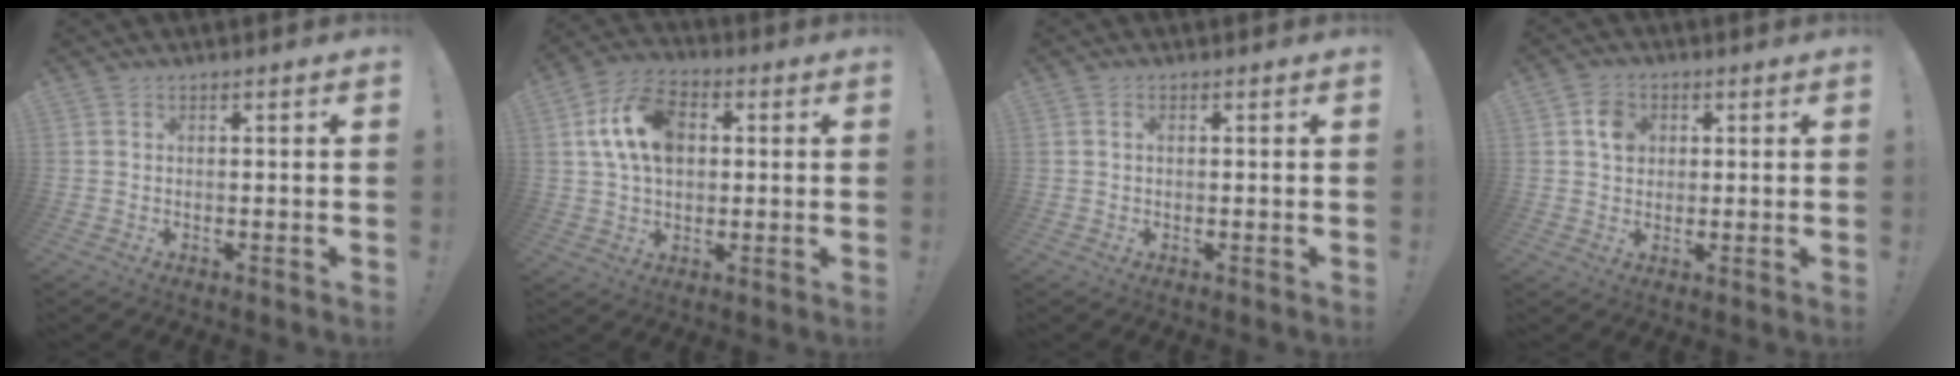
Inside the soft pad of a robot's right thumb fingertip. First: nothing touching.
{"total": 14.5, "force": [3.0, 9.9, 10.2], "torque": [-0.179, 0.006, 0.056]}
{"total": 0.9, "force": [0.2, 0.5, 0.8], "torque": [-0.016, 0.002, 0.003]}
{"total": 5.7, "force": [1.4, 4.9, 2.6], "torque": [-0.027, 0.003, 0.024]}